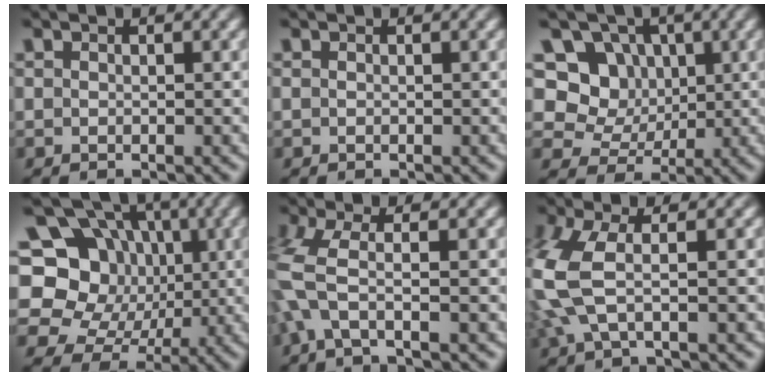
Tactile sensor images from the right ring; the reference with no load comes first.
{"total": 0.0}
{"total": 13.8, "force": [1.5, 12.2, 6.1], "torque": [-0.136, -0.038, 0.029]}
{"total": 16.0, "force": [0.3, 13.9, 7.8], "torque": [-0.160, -0.060, 0.018]}
{"total": 3.9, "force": [-0.4, 1.8, 3.4], "torque": [-0.096, -0.007, -0.005]}
{"total": 5.4, "force": [0.4, 3.0, 4.5], "torque": [-0.112, -0.001, 0.009]}